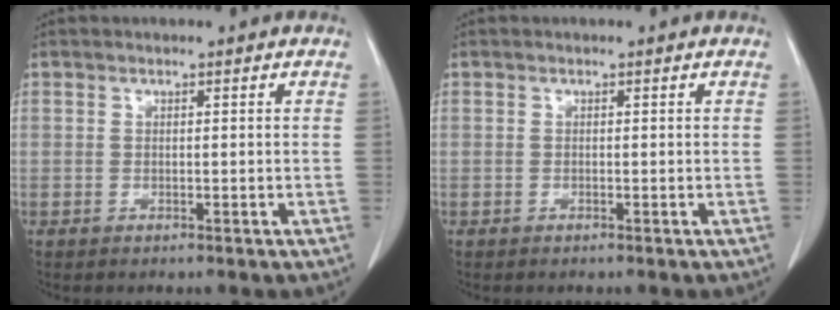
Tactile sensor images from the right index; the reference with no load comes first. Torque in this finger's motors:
{"motor_torque": [-0.03, 0.11, 0.00, 0.00]}